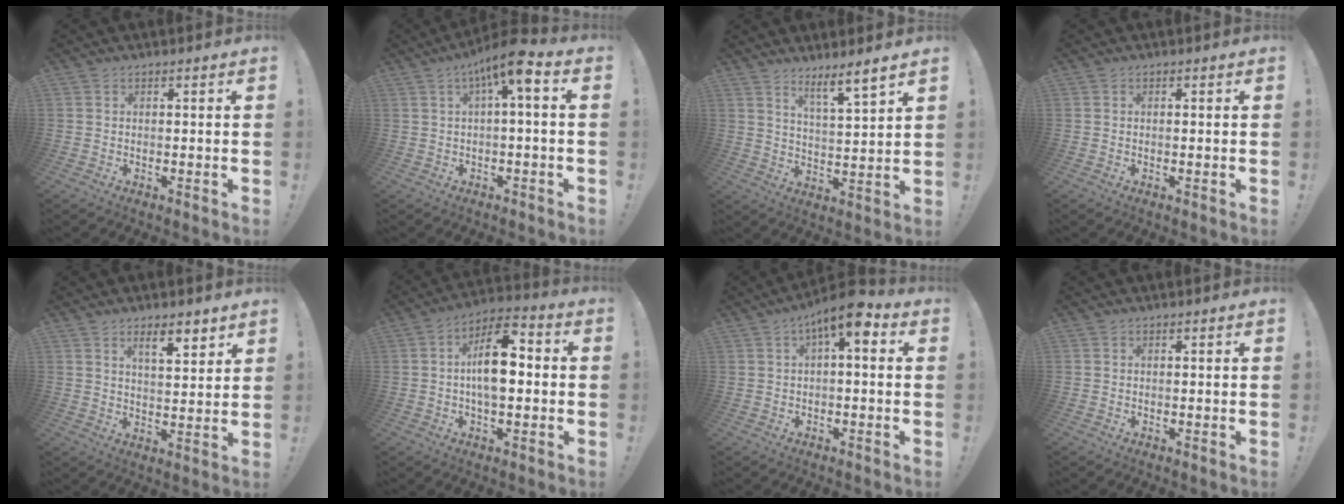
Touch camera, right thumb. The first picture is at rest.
{"total": 9.6, "force": [2.9, 2.0, 9.0], "torque": [-0.143, -0.010, 0.043]}
{"total": 7.6, "force": [5.9, 0.0, 4.8], "torque": [-0.066, -0.049, 0.095]}
{"total": 0.0}
{"total": 7.3, "force": [4.8, 1.7, 5.2], "torque": [-0.071, -0.026, 0.079]}
{"total": 13.3, "force": [0.0, 7.0, 11.3], "torque": [-0.182, 0.014, -0.002]}
{"total": 7.8, "force": [2.7, 2.0, 7.1], "torque": [-0.111, -0.016, 0.044]}
{"total": 0.0}